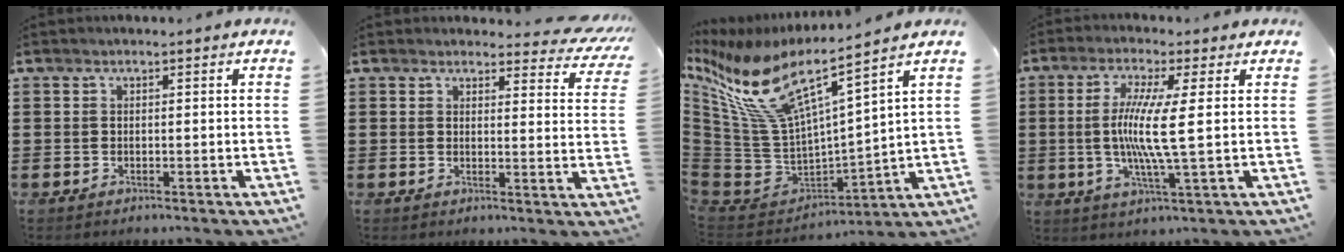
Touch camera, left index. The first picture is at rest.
{"total": 3.6, "force": [3.2, 1.0, 1.3], "torque": [-0.022, -0.016, 0.054]}
{"total": 11.3, "force": [7.1, 2.5, 8.4], "torque": [-0.216, -0.066, 0.114]}
{"total": 8.6, "force": [0.5, 0.1, 8.5], "torque": [-0.173, -0.013, 0.001]}